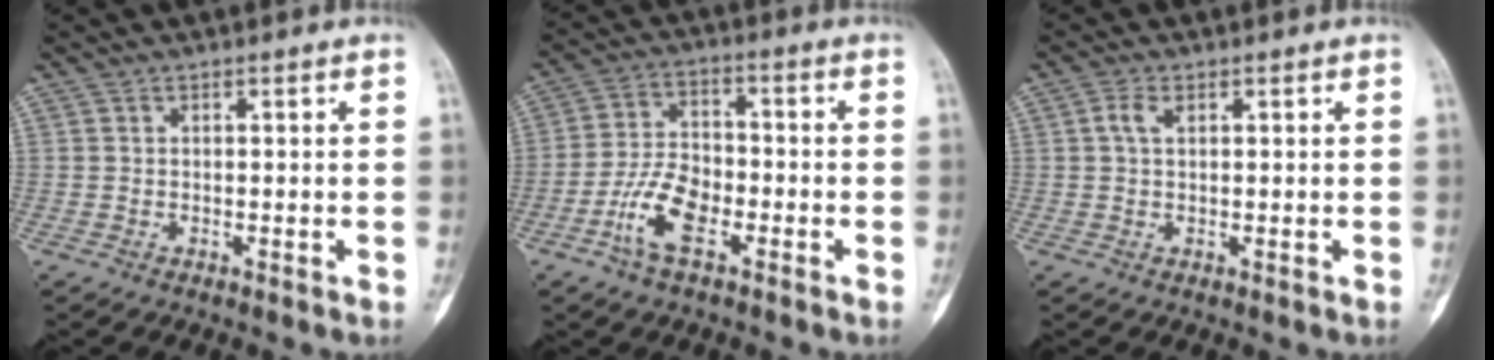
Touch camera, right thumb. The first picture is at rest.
{"total": 9.1, "force": [-4.2, 4.6, 6.6], "torque": [-0.126, 0.024, -0.084]}
{"total": 2.3, "force": [0.8, 1.3, 1.8], "torque": [-0.040, 0.007, 0.016]}